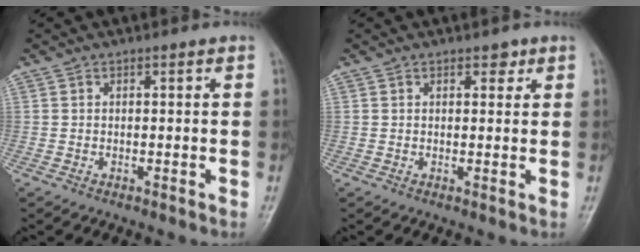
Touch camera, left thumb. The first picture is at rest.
{"total": 2.0, "force": [1.2, 1.2, 1.0], "torque": [0.003, -0.004, 0.013]}